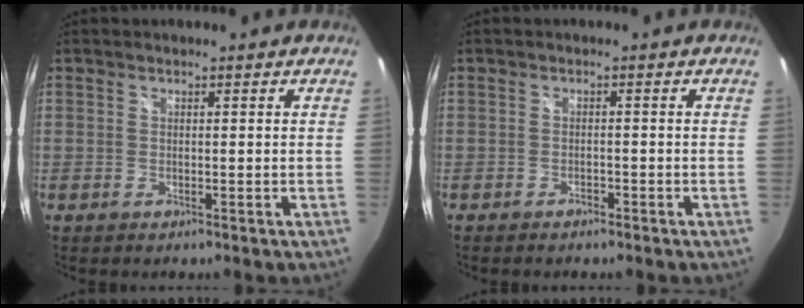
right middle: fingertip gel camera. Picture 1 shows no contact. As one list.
[{"total": 1.2, "force": [-1.1, 0.3, 0.4], "torque": [-0.008, -0.004, -0.019]}]